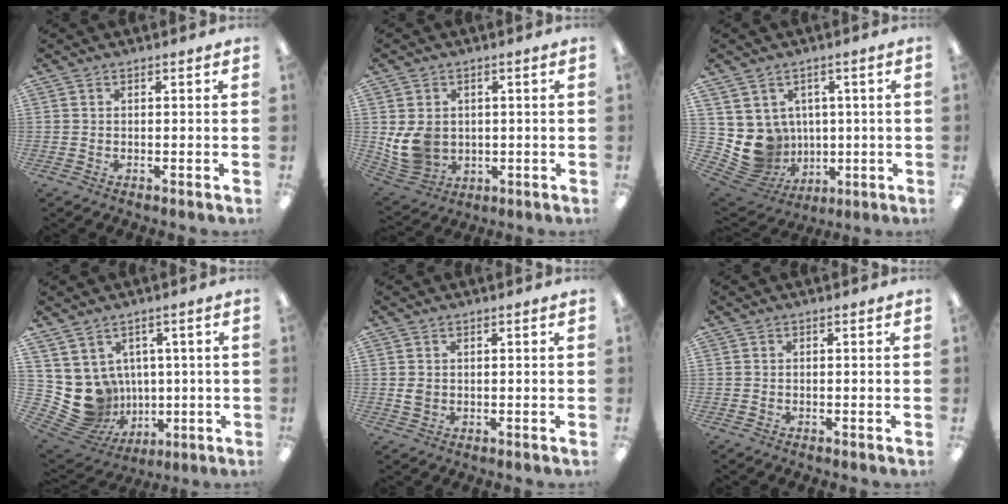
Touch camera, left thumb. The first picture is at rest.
{"total": 8.6, "force": [0.5, 7.5, 4.2], "torque": [-0.094, 0.008, 0.019]}
{"total": 9.6, "force": [0.4, 9.4, 2.2], "torque": [-0.083, -0.021, 0.024]}
{"total": 10.6, "force": [0.4, 10.1, 3.0], "torque": [-0.106, -0.031, 0.028]}
{"total": 1.8, "force": [0.5, 1.6, 0.8], "torque": [-0.010, -0.001, 0.006]}
{"total": 0.0}